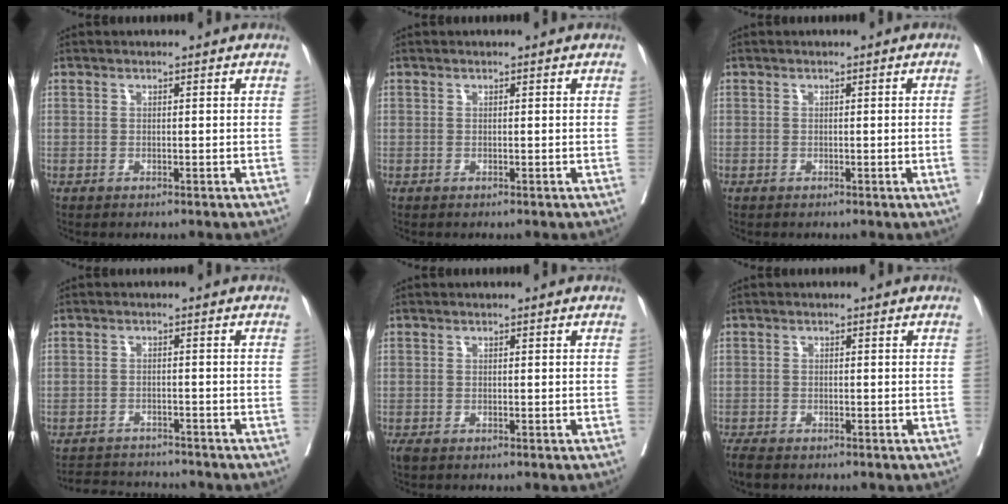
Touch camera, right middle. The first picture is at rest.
{"total": 0.0}
{"total": 1.3, "force": [-0.2, -0.5, 1.2], "torque": [-0.014, -0.002, -0.001]}
{"total": 6.2, "force": [-6.2, 0.7, 0.4], "torque": [-0.010, -0.001, -0.097]}
{"total": 1.3, "force": [-0.9, 0.5, 0.7], "torque": [-0.015, -0.006, -0.016]}
{"total": 3.2, "force": [-2.6, 0.9, 1.5], "torque": [-0.031, -0.011, -0.044]}